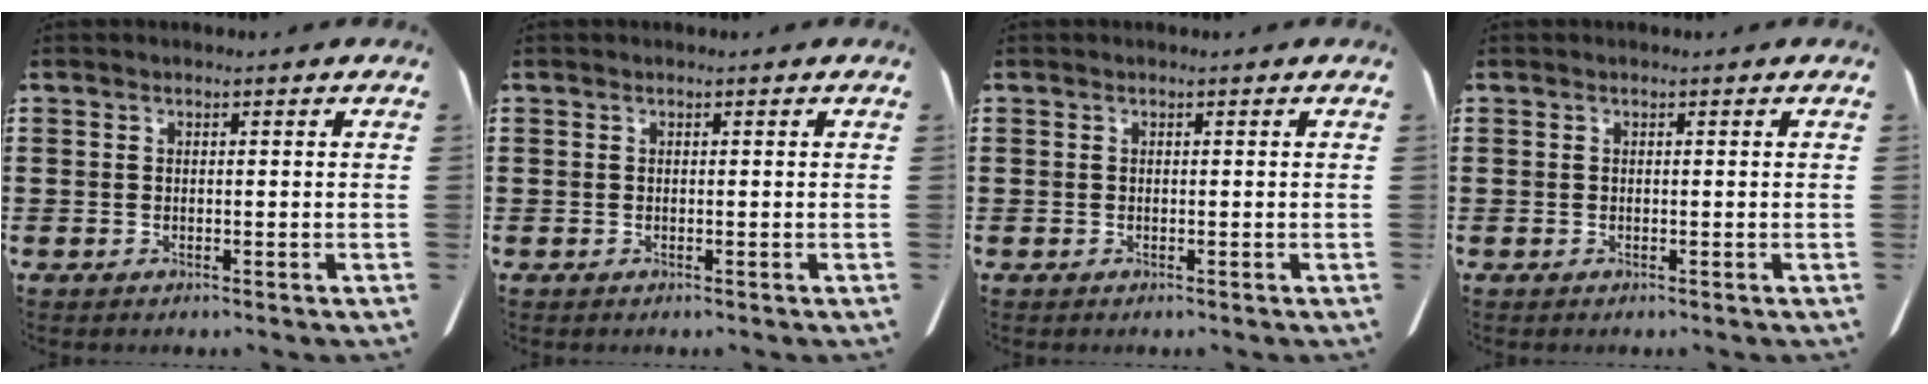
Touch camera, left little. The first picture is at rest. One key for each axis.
{"total": 0.0}
{"total": 0.0}
{"total": 0.0}